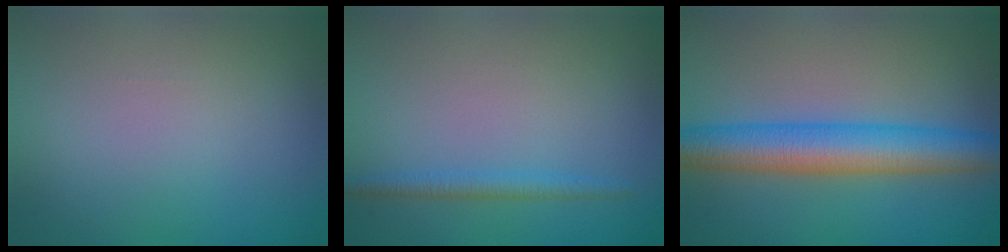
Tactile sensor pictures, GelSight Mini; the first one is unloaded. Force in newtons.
{"total": 1.6, "press": 1.6, "slide": 0.1}
{"total": 6.9, "press": 6.9, "slide": 0.1}